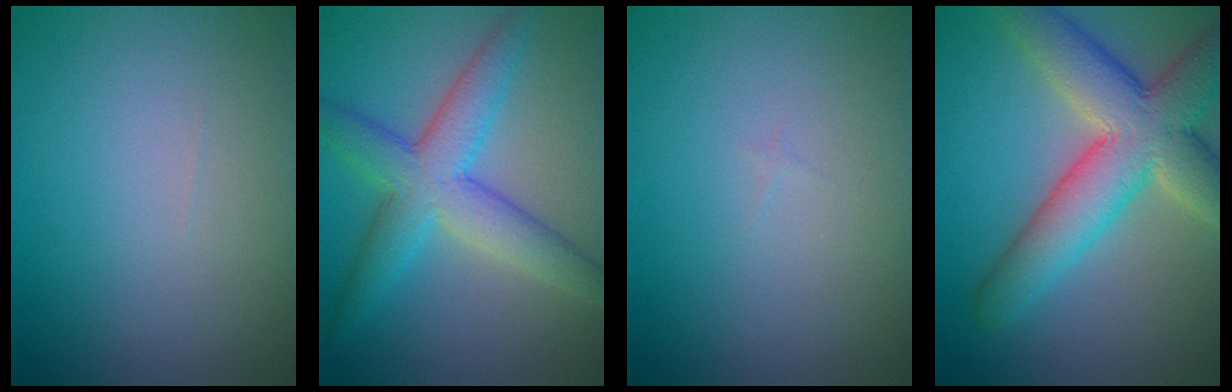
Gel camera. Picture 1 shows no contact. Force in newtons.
{"total": 6.0, "press": 6.0, "slide": 0.1}
{"total": 0.0}
{"total": 8.8, "press": 8.8, "slide": 0.4}